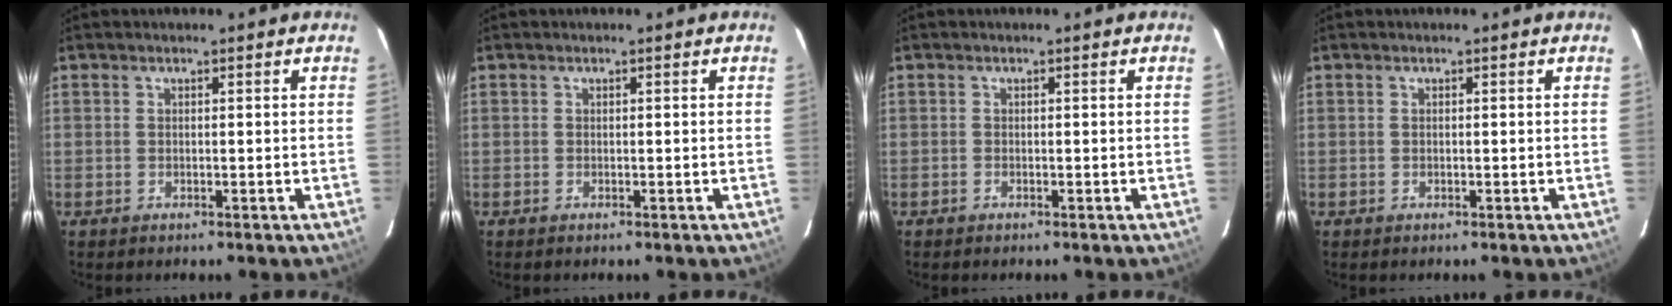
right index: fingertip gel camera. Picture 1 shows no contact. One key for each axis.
{"total": 0.0}
{"total": 0.0}
{"total": 0.0}